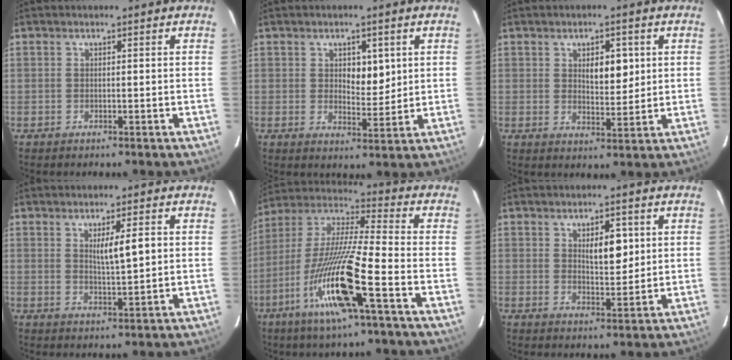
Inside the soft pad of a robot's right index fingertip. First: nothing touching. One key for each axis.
{"total": 4.7, "fx": 1.5, "fy": 2.5, "fz": 3.6, "tx": -0.049, "ty": -0.003, "tz": 0.027}
{"total": 5.0, "fx": 1.5, "fy": 2.1, "fz": 4.3, "tx": -0.065, "ty": -0.001, "tz": 0.027}
{"total": 5.0, "fx": 1.3, "fy": 0.6, "fz": 4.8, "tx": -0.081, "ty": -0.005, "tz": 0.024}
{"total": 17.3, "fx": -7.4, "fy": 0.6, "fz": 15.7, "tx": -0.325, "ty": -0.021, "tz": -0.144}
{"total": 5.3, "fx": 1.7, "fy": 2.1, "fz": 4.6, "tx": -0.072, "ty": -0.002, "tz": 0.033}